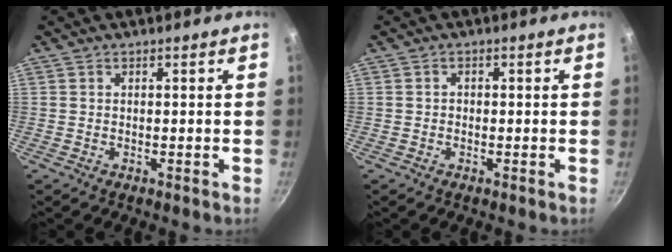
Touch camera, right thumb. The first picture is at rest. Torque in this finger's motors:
{"motor_torque": [-0.22, 0.03, -0.10, 0.14, 0.06]}